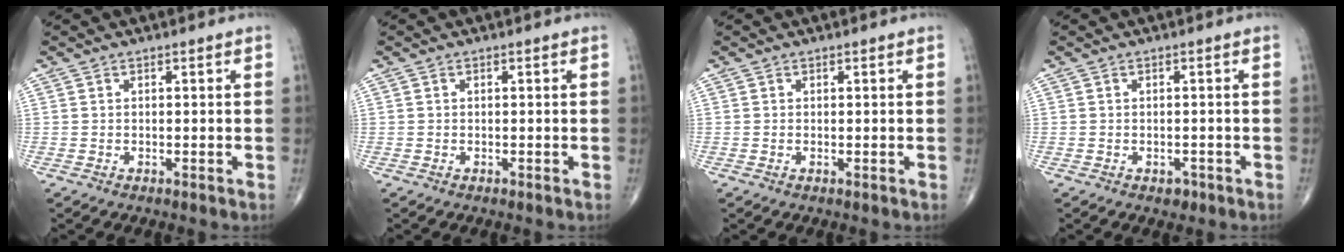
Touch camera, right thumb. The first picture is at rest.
{"total": 0.0}
{"total": 0.0}
{"total": 1.6, "force": [-0.9, 1.1, 0.8], "torque": [-0.004, 0.002, -0.010]}